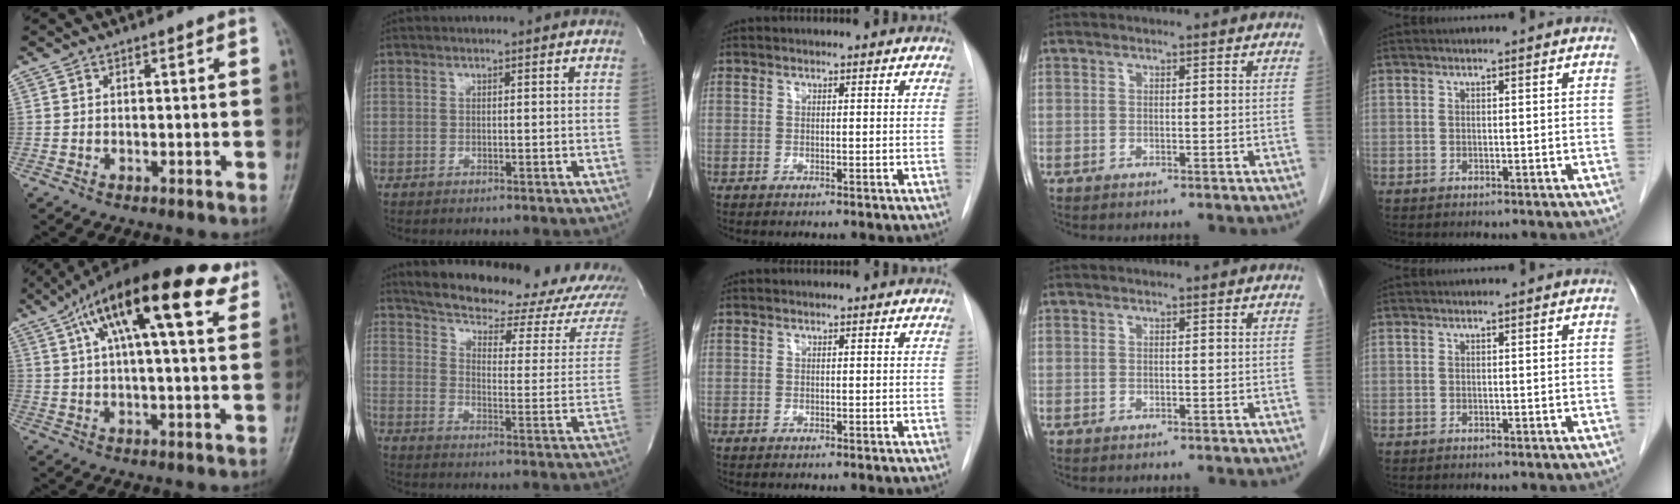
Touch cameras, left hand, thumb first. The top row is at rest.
{"thumb": {"total": 21.3, "force": [10.7, 6.4, 17.2], "torque": [-0.267, 0.009, 0.165]}, "index": {"total": 23.9, "force": [21.3, 4.1, 9.9], "torque": [-0.149, -0.060, 0.268]}}